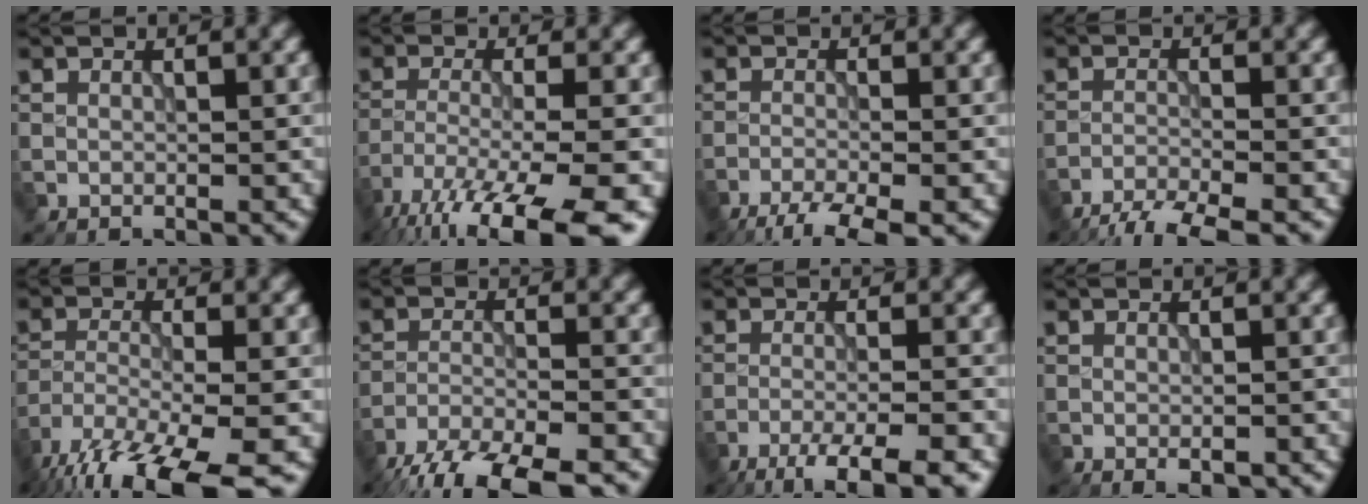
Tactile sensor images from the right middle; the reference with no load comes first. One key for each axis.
{"total": 13.9, "fx": -9.9, "fy": 3.5, "fz": 9.1, "tx": -0.171, "ty": -0.043, "tz": -0.145}
{"total": 5.0, "fx": -3.6, "fy": 0.9, "fz": 3.3, "tx": -0.057, "ty": -0.009, "tz": -0.072}
{"total": 5.2, "fx": -4.4, "fy": 0.6, "fz": 2.7, "tx": -0.048, "ty": -0.016, "tz": -0.086}
{"total": 12.9, "fx": -9.9, "fy": 3.4, "fz": 7.6, "tx": -0.150, "ty": -0.041, "tz": -0.157}
{"total": 10.4, "fx": -8.9, "fy": 2.8, "fz": 4.6, "tx": -0.082, "ty": -0.031, "tz": -0.144}
{"total": 6.9, "fx": -4.9, "fy": 1.2, "fz": 4.8, "tx": -0.069, "ty": -0.011, "tz": -0.081}
{"total": 1.5, "fx": -0.8, "fy": 0.5, "fz": 1.2, "tx": -0.016, "ty": -0.004, "tz": -0.009}